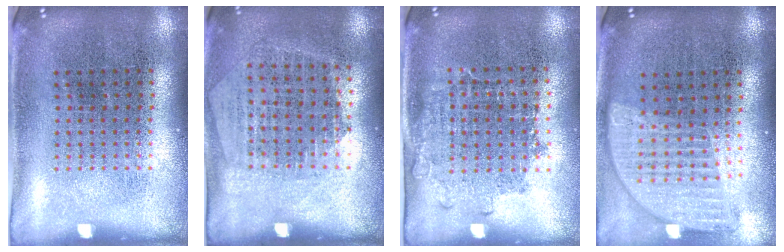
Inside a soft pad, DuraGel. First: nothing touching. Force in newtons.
{"total": 1.3, "press": 1.2, "slide": 0.6}
{"total": 1.2, "press": 0.9, "slide": 0.8}
{"total": 1.2, "press": 1.2, "slide": 0.5}